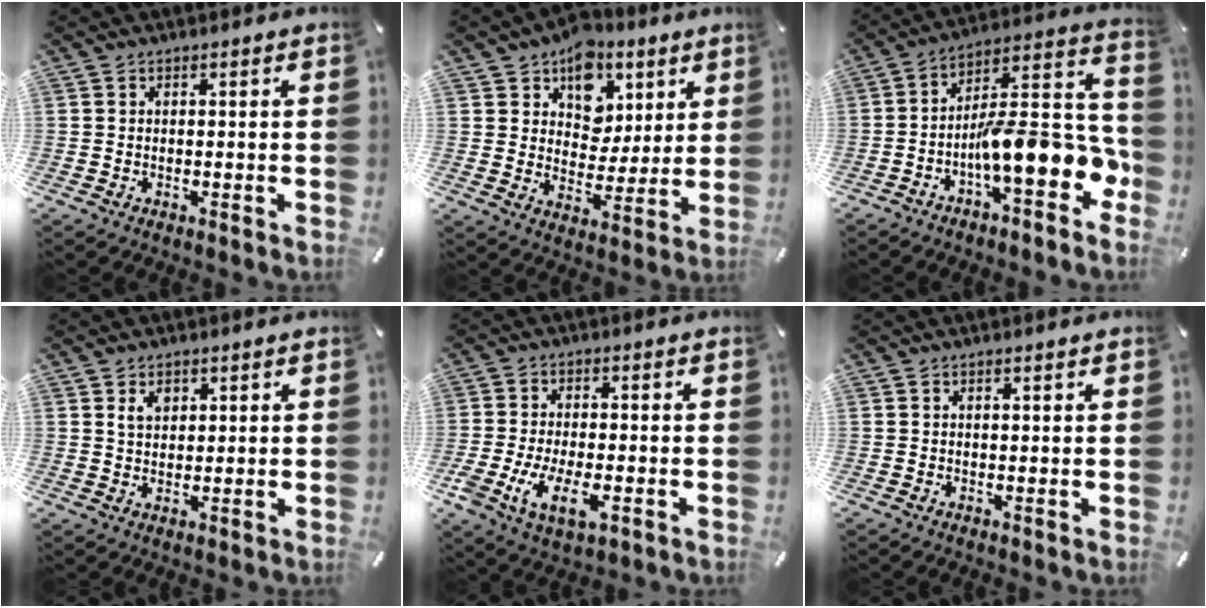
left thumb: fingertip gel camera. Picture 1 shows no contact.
{"total": 11.6, "force": [6.2, 9.2, 3.3], "torque": [-0.055, -0.047, 0.118]}
{"total": 17.0, "force": [-5.8, 5.8, 14.8], "torque": [-0.220, -0.004, -0.090]}
{"total": 3.0, "force": [1.5, 2.3, 1.2], "torque": [-0.019, 0.001, 0.026]}
{"total": 9.7, "force": [-3.5, 4.9, 7.5], "torque": [-0.168, -0.004, -0.064]}
{"total": 0.6, "force": [0.3, 0.1, 0.5], "torque": [-0.008, 0.000, 0.005]}